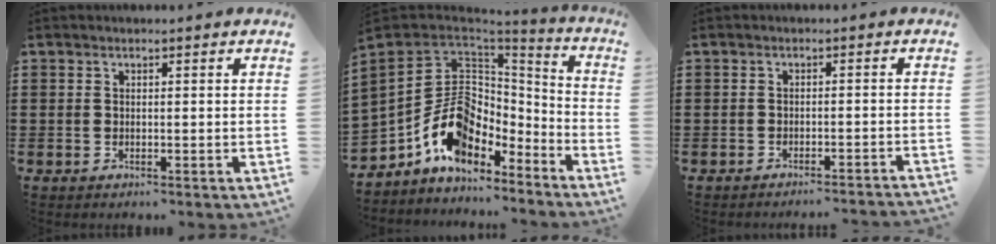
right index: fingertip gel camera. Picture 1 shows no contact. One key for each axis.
{"total": 13.1, "fx": -4.7, "fy": 9.3, "fz": 7.9, "tx": -0.173, "ty": 0.022, "tz": -0.091}
{"total": 2.0, "fx": -1.9, "fy": -0.5, "fz": 0.3, "tx": -0.007, "ty": 0.000, "tz": -0.039}